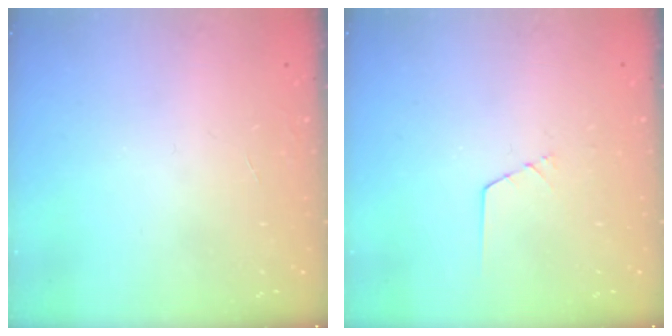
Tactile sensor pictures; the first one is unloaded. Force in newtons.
{"total": 1.6, "press": 1.6, "slide": 0.1}